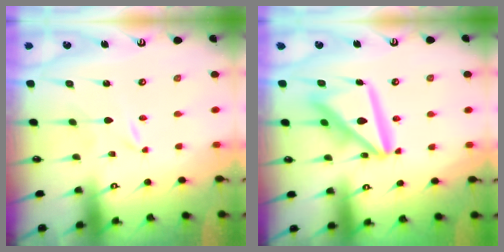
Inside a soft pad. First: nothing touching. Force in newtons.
{"total": 17.8, "press": 17.7, "slide": 2.1}